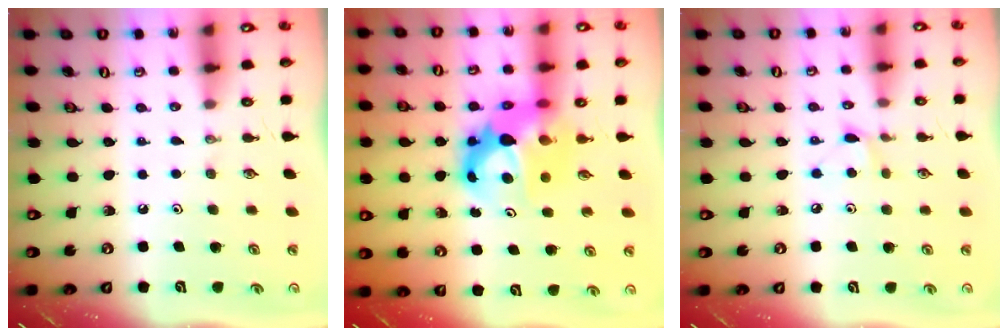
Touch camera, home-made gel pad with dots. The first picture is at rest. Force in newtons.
{"total": 10.7, "press": 10.7, "slide": 0.6}
{"total": 5.2, "press": 5.1, "slide": 0.6}